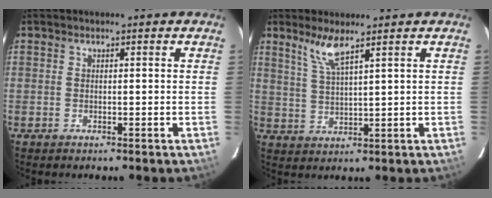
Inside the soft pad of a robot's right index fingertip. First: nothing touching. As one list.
[{"total": 4.8, "force": [3.4, 0.0, 3.3], "torque": [-0.071, -0.003, 0.073]}]